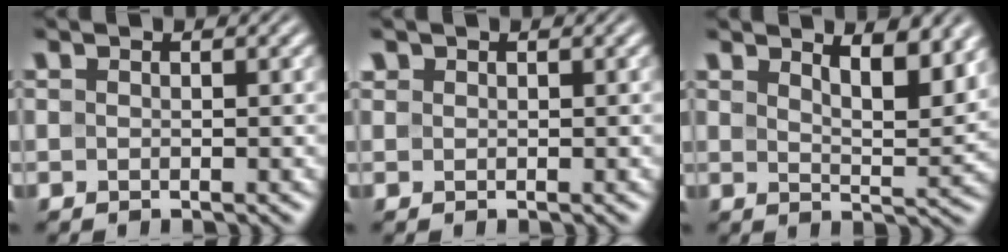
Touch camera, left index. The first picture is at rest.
{"total": 0.6, "force": [0.4, 0.4, 0.0], "torque": [0.003, 0.001, 0.009]}
{"total": 5.3, "force": [3.4, 1.6, 3.7], "torque": [-0.049, -0.003, 0.049]}